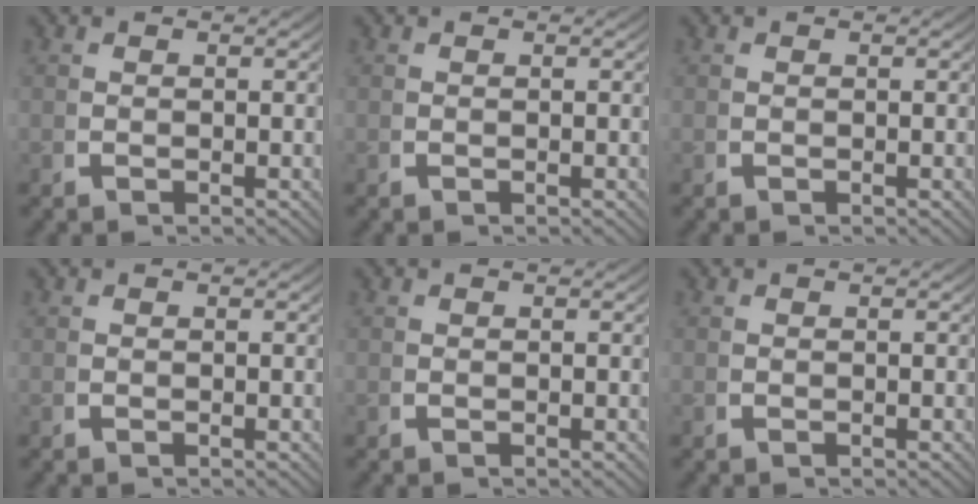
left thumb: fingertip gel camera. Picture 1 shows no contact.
{"total": 0.0}
{"total": 0.0}
{"total": 0.0}
{"total": 0.0}
{"total": 0.0}